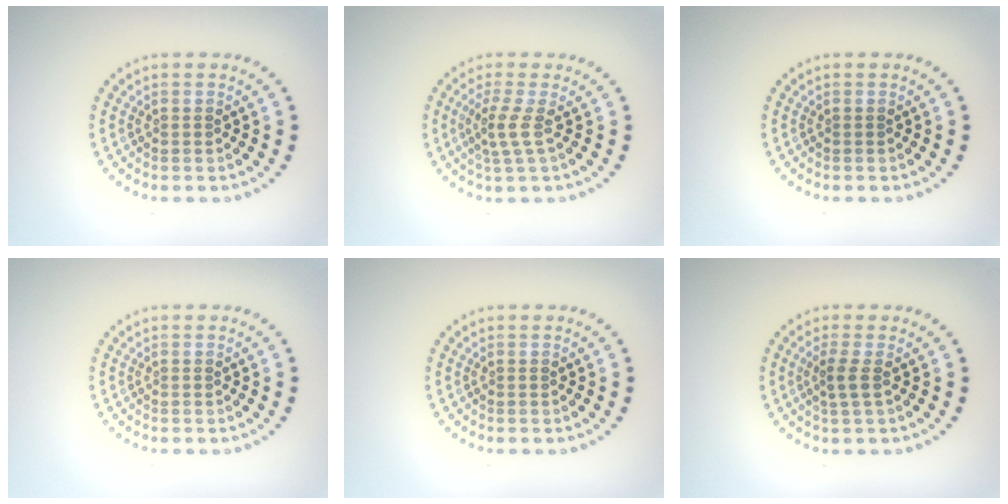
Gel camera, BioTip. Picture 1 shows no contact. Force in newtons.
{"total": 2.1, "press": 1.5, "slide": 1.5}
{"total": 0.0}
{"total": 0.0}
{"total": 0.0}
{"total": 1.7, "press": 1.3, "slide": 1.0}